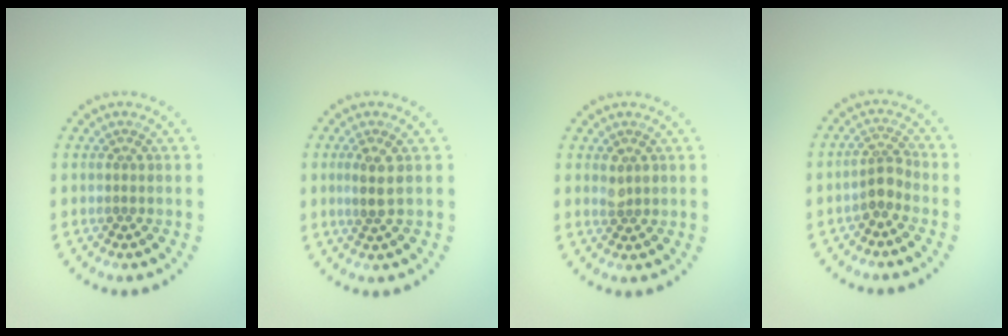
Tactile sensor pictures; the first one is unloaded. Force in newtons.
{"total": 1.9, "press": 1.6, "slide": 0.9}
{"total": 1.1, "press": 1.1, "slide": 0.3}
{"total": 2.1, "press": 1.6, "slide": 1.3}